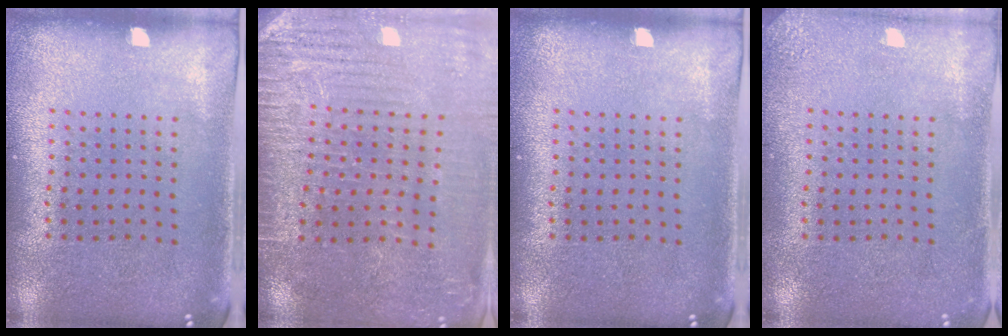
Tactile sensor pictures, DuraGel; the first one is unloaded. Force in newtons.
{"total": 3.3, "press": 3.3, "slide": 0.4}
{"total": 0.0}
{"total": 1.9, "press": 1.9, "slide": 0.2}